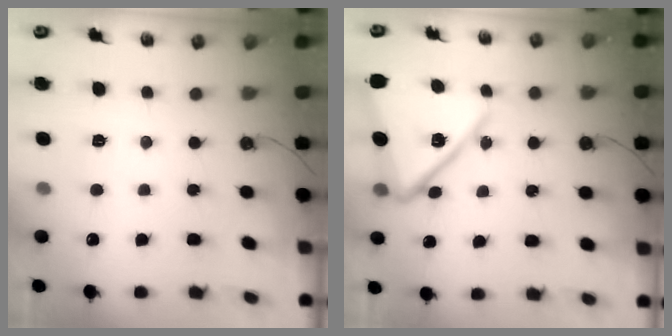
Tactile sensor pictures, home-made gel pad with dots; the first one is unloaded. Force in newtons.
{"total": 17.0, "press": 16.9, "slide": 1.4}